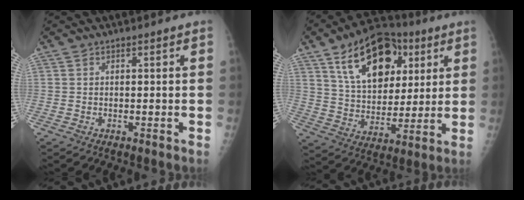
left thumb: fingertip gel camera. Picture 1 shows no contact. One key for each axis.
{"total": 20.0, "fx": 8.7, "fy": 12.3, "fz": 13.1, "tx": -0.170, "ty": -0.023, "tz": 0.146}